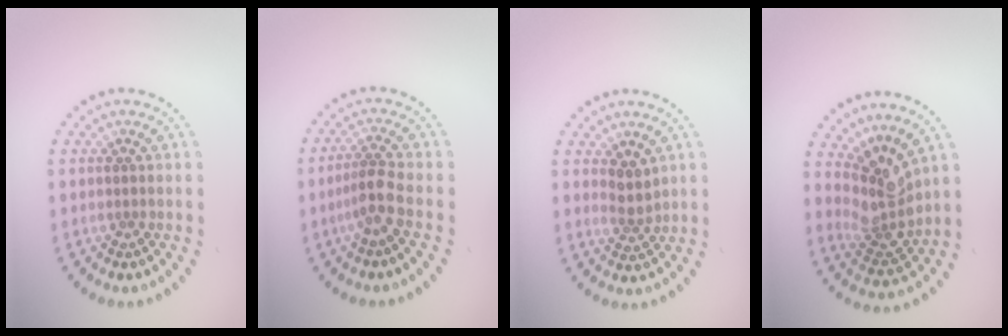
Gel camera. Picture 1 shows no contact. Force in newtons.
{"total": 2.6, "press": 1.9, "slide": 1.7}
{"total": 1.9, "press": 1.5, "slide": 1.1}
{"total": 3.8, "press": 3.1, "slide": 2.1}